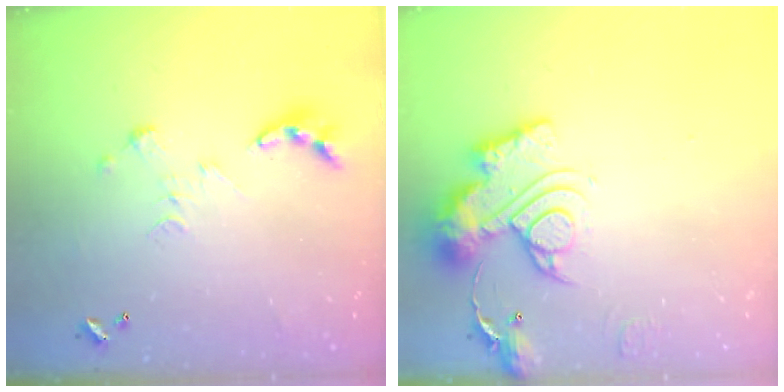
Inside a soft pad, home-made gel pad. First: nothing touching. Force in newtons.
{"total": 15.0, "press": 14.9, "slide": 1.6}